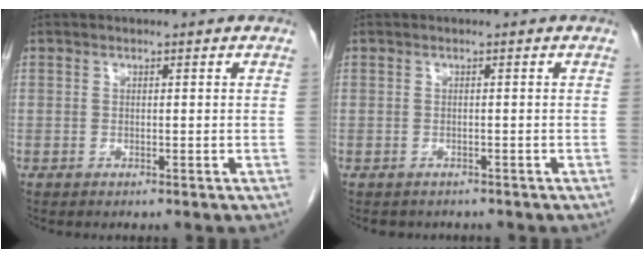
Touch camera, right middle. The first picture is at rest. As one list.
[{"total": 2.7, "force": [-2.3, 1.3, 0.4], "torque": [-0.010, 0.000, -0.029]}]